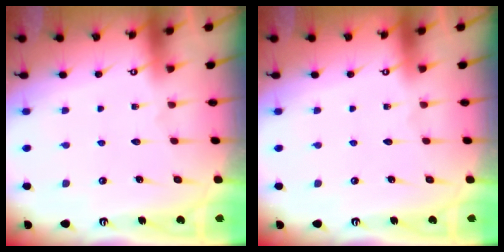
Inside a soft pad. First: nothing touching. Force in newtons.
{"total": 0.0}